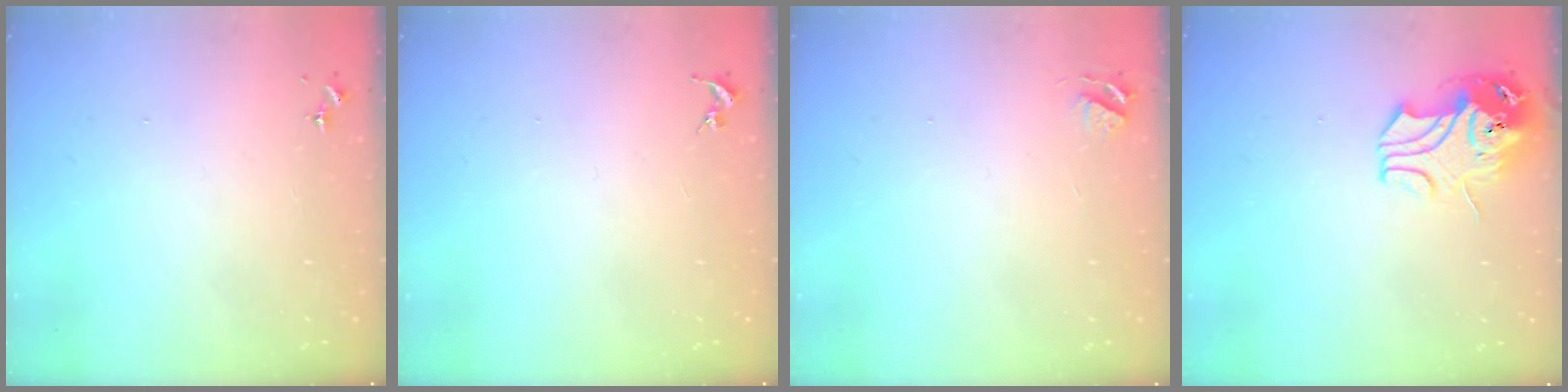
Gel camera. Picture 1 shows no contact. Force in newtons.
{"total": 0.0}
{"total": 3.5, "press": 3.5, "slide": 0.3}
{"total": 11.0, "press": 10.9, "slide": 1.7}